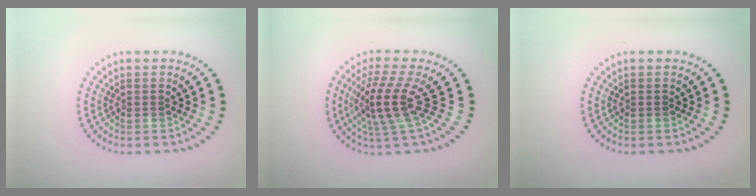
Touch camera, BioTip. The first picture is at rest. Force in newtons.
{"total": 4.0, "press": 3.0, "slide": 2.7}
{"total": 0.0}